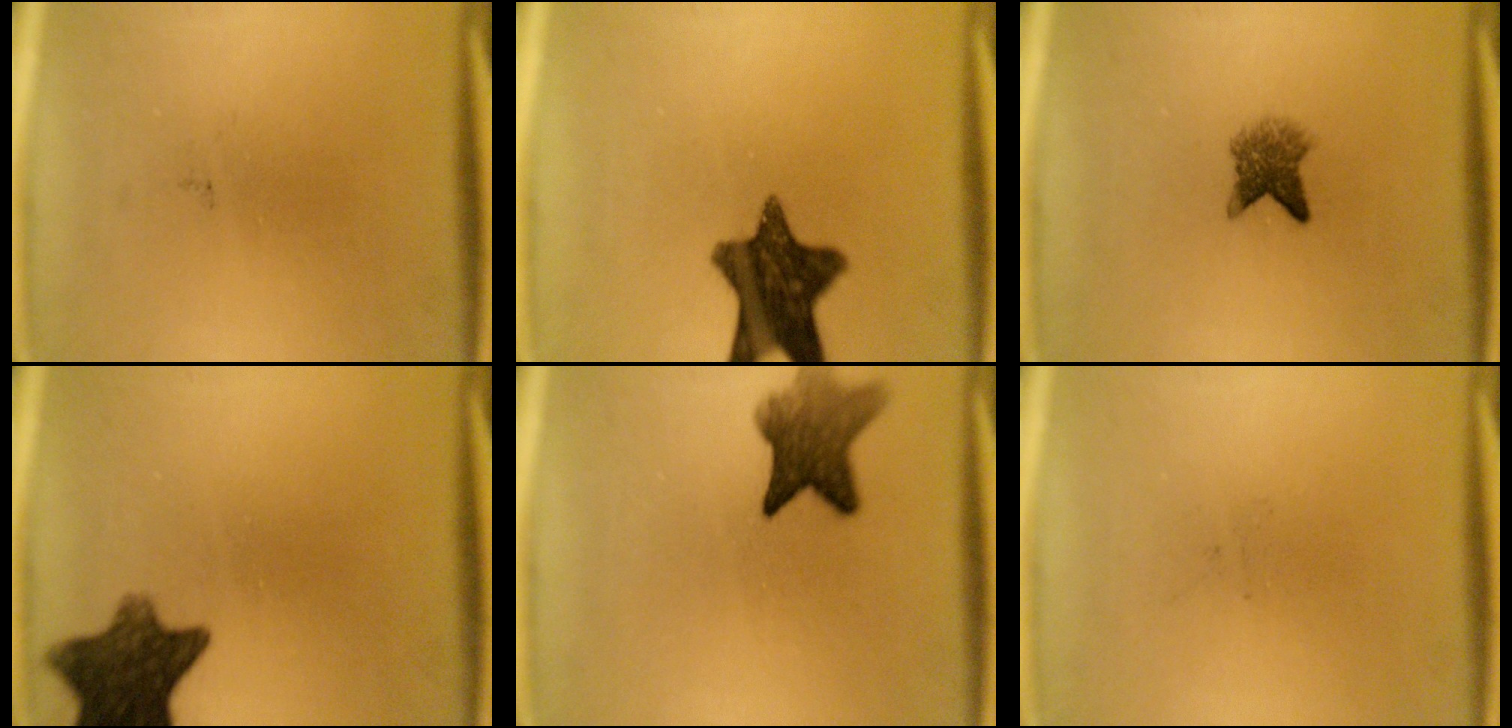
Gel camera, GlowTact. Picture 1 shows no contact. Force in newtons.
{"total": 12.3}
{"total": 3.6}
{"total": 11.0}
{"total": 7.5}
{"total": 0.0}